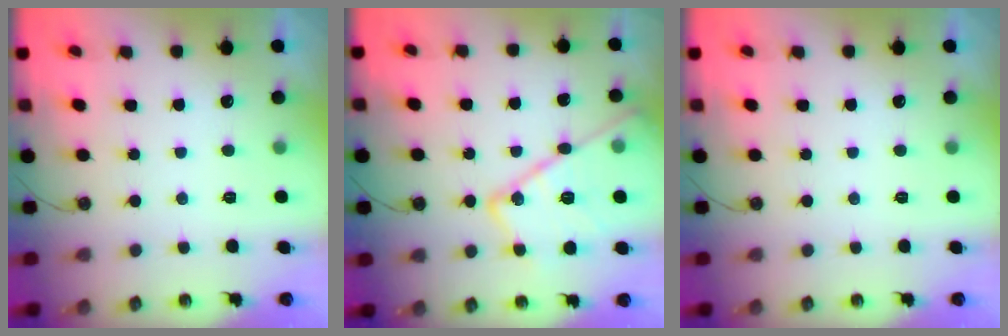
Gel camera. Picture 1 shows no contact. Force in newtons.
{"total": 19.8, "press": 19.7, "slide": 1.7}
{"total": 0.0}